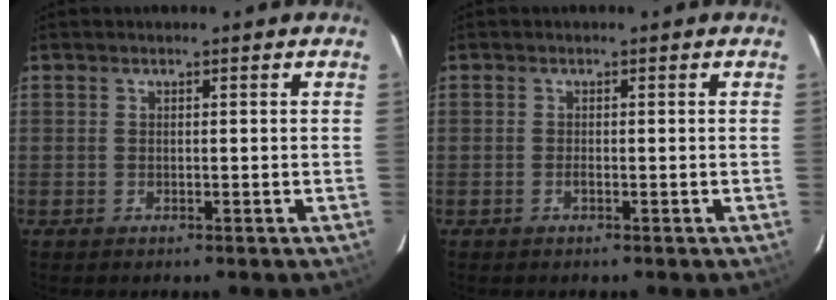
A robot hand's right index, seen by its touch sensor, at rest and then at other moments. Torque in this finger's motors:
{"motor_torque": [0.36, 0.21, 0.12, 0.00]}